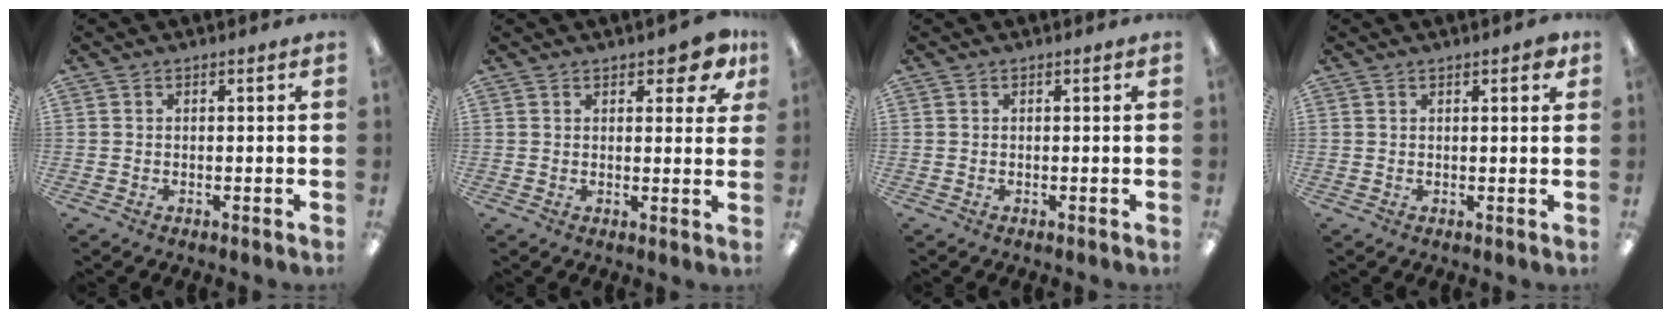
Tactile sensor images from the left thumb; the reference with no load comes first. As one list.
[{"total": 6.4, "force": [4.0, 2.7, 4.1], "torque": [-0.047, -0.015, 0.066]}, {"total": 0.0}, {"total": 2.3, "force": [1.6, 0.6, 1.6], "torque": [-0.017, -0.003, 0.024]}]